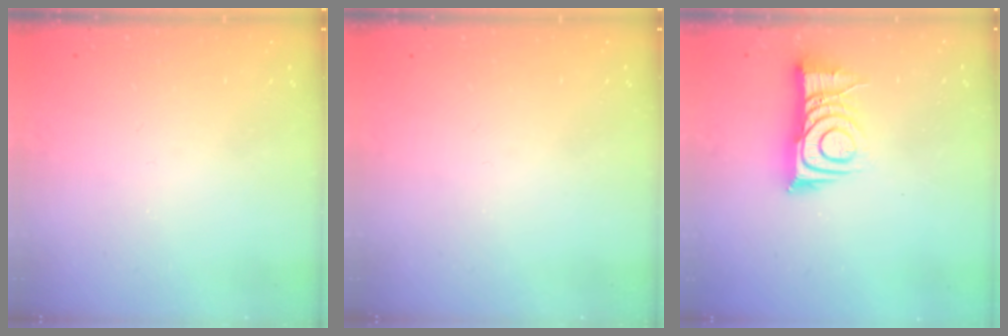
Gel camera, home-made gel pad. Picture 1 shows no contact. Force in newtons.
{"total": 0.0}
{"total": 10.3, "press": 10.3, "slide": 0.9}